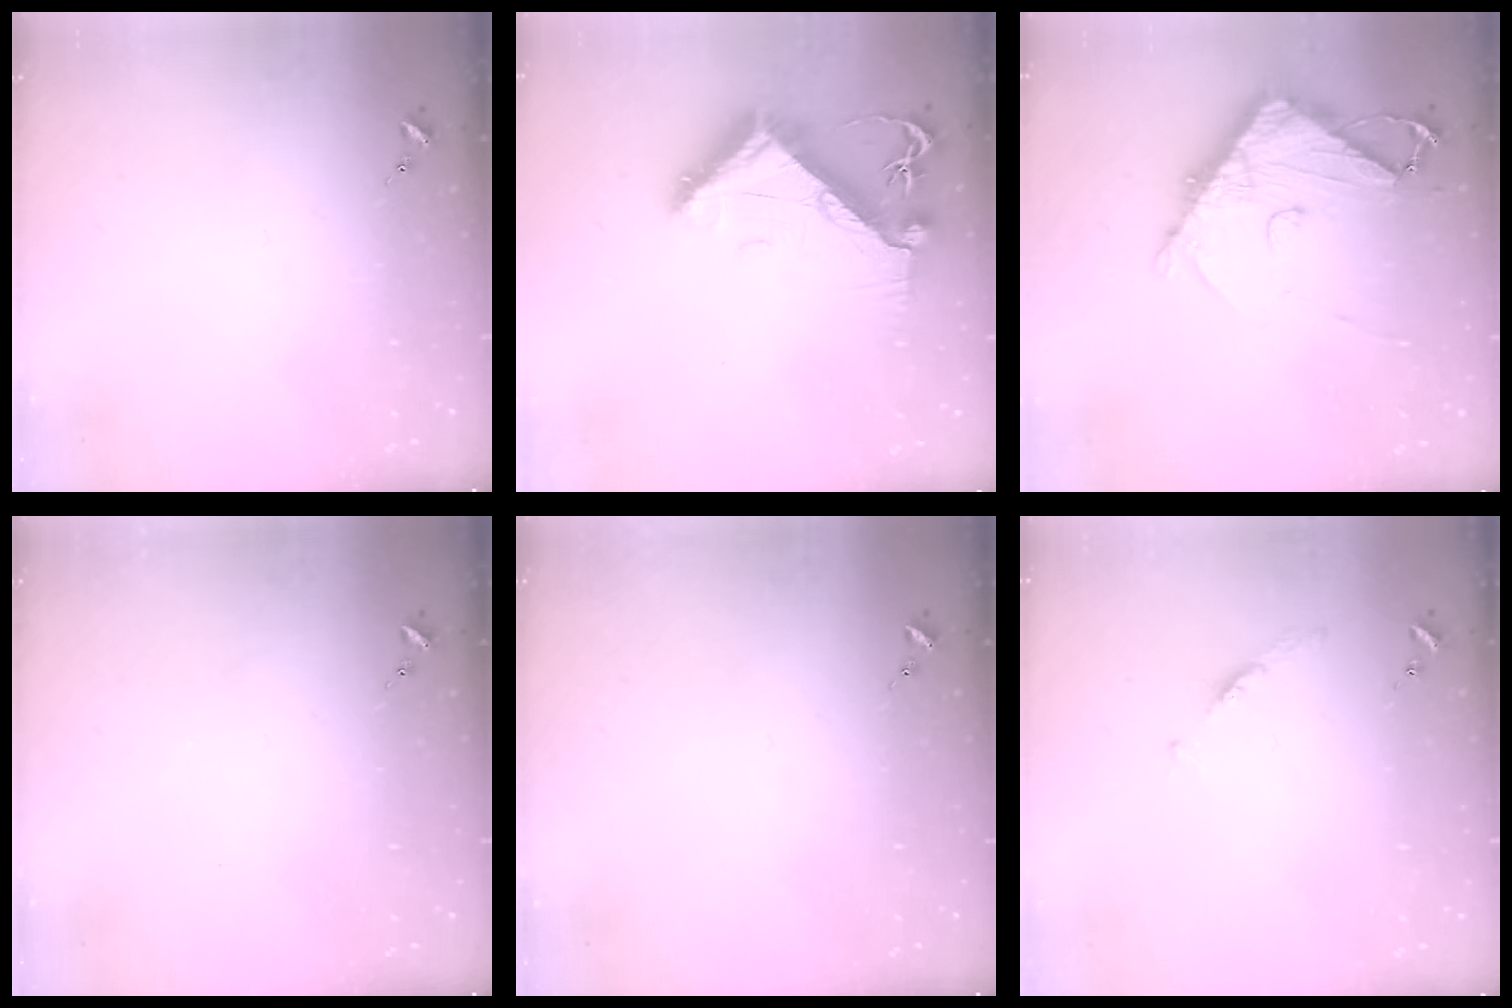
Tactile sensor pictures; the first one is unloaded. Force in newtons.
{"total": 11.0, "press": 10.9, "slide": 1.4}
{"total": 11.0, "press": 10.9, "slide": 1.4}
{"total": 0.0}
{"total": 0.0}
{"total": 3.5, "press": 3.5, "slide": 0.5}